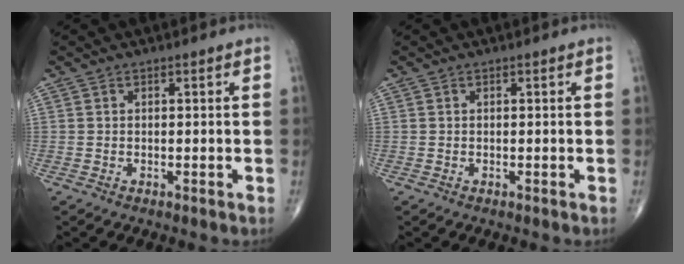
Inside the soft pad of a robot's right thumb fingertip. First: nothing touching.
{"total": 0.0}